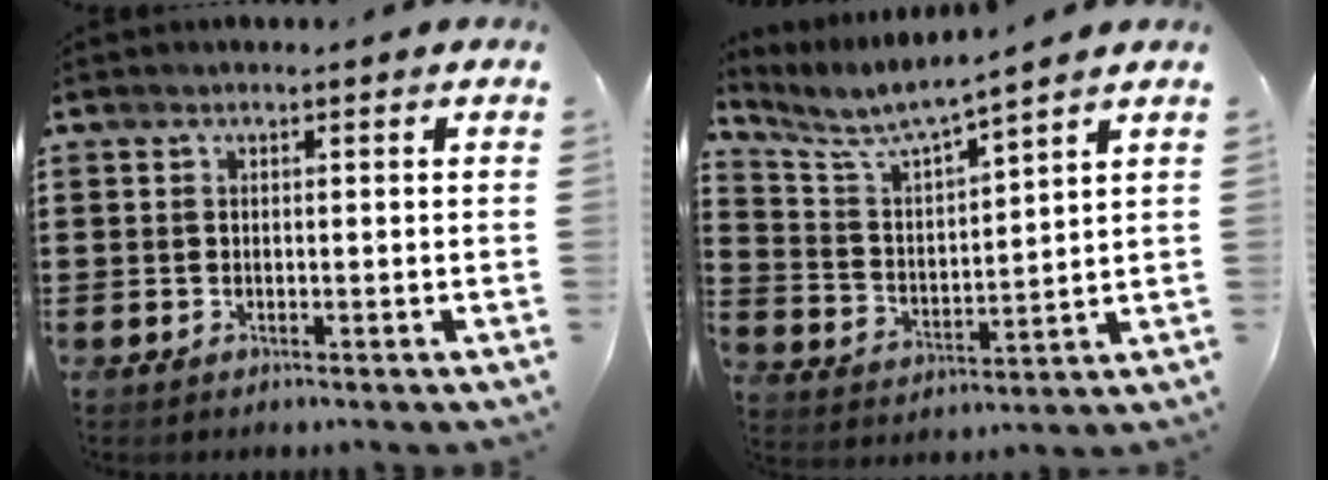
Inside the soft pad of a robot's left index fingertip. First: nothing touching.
{"total": 5.5, "force": [5.1, 0.1, 2.3], "torque": [-0.070, -0.034, 0.081]}